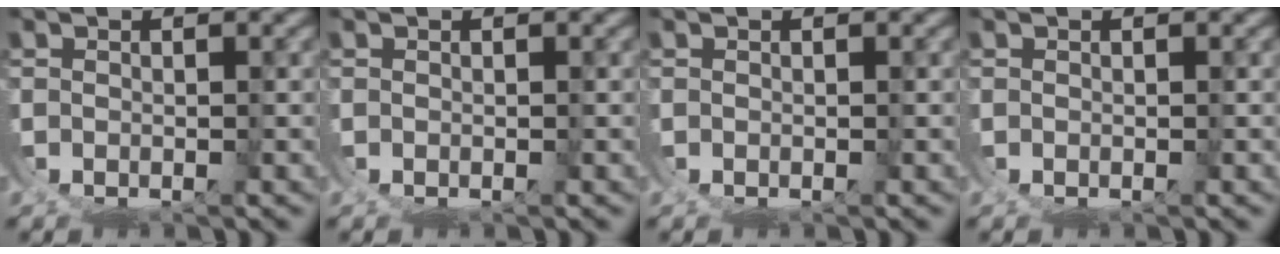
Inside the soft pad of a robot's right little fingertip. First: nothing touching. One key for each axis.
{"total": 0.0}
{"total": 0.0}
{"total": 0.0}